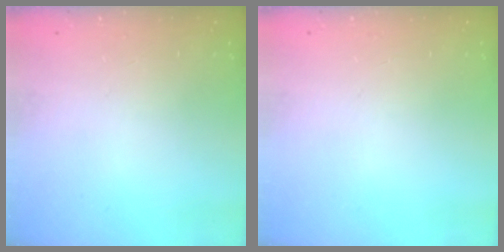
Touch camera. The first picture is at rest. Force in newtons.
{"total": 0.0}